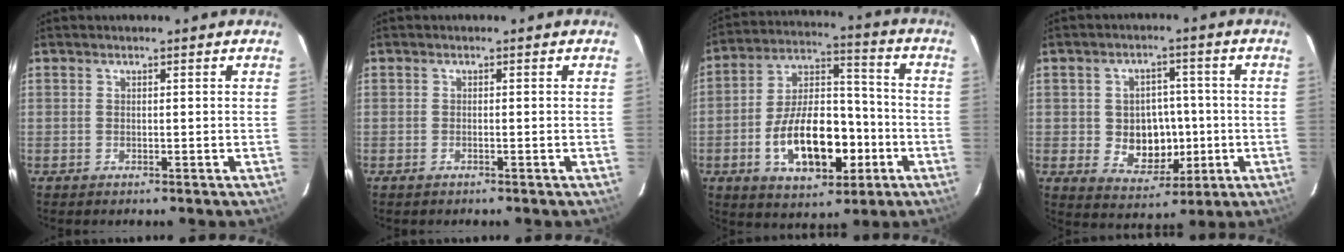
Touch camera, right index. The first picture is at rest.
{"total": 0.7, "force": [-0.6, 0.2, 0.4], "torque": [-0.009, 0.001, -0.012]}
{"total": 17.6, "force": [-5.8, 9.2, 13.8], "torque": [-0.259, 0.020, -0.081]}
{"total": 9.2, "force": [-1.3, 7.5, 5.1], "torque": [-0.107, 0.008, 0.000]}